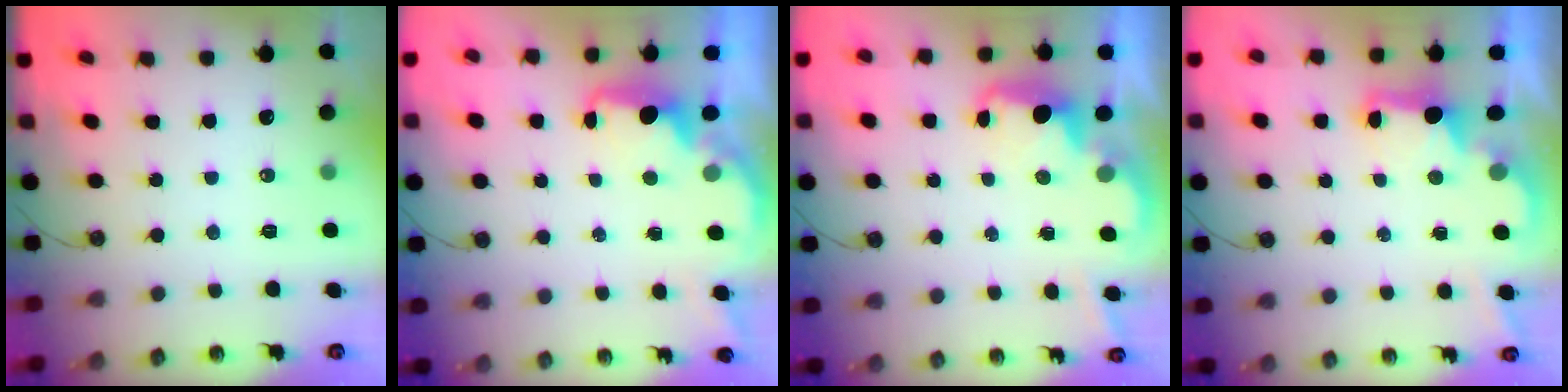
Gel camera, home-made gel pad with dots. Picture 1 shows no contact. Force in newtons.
{"total": 2.1, "press": 2.0, "slide": 0.8}
{"total": 2.7, "press": 2.6, "slide": 0.4}
{"total": 2.3, "press": 2.2, "slide": 0.8}